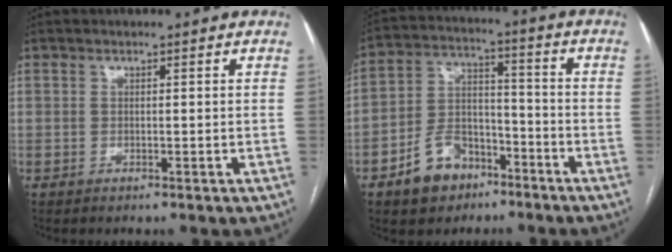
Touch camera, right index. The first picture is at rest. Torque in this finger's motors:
{"motor_torque": [-0.22, -0.33, -0.77, -0.21]}